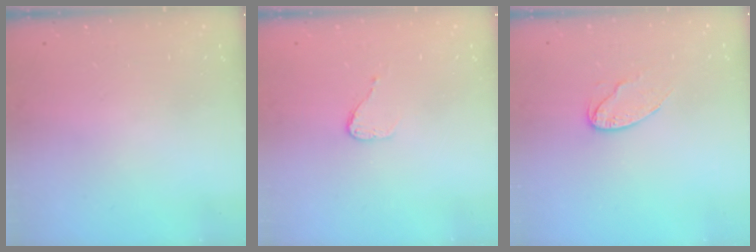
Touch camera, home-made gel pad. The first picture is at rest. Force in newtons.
{"total": 4.2, "press": 4.2, "slide": 0.4}
{"total": 7.8, "press": 7.7, "slide": 0.5}